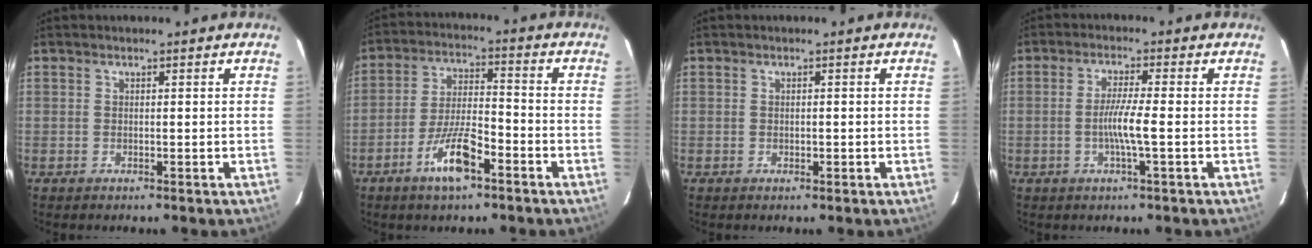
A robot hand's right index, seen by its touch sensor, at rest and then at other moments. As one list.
[{"total": 9.0, "force": [-5.0, 2.2, 7.1], "torque": [-0.139, 0.000, -0.093]}, {"total": 0.6, "force": [-0.2, 0.4, 0.4], "torque": [-0.005, 0.001, -0.002]}, {"total": 4.7, "force": [-0.9, -0.4, 4.6], "torque": [-0.089, -0.004, -0.020]}]